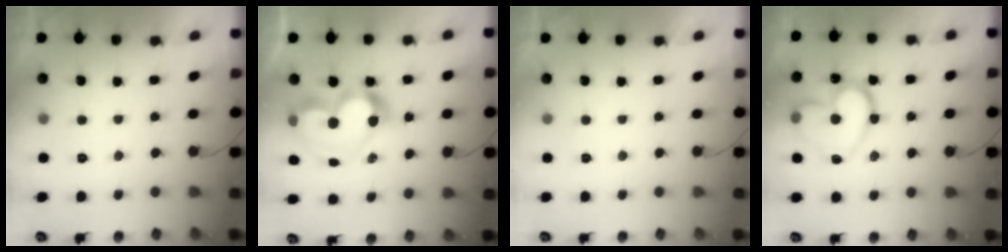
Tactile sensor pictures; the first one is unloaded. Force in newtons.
{"total": 16.7, "press": 16.4, "slide": 3.3}
{"total": 1.7, "press": 1.7, "slide": 0.1}
{"total": 17.2, "press": 17.2, "slide": 1.2}